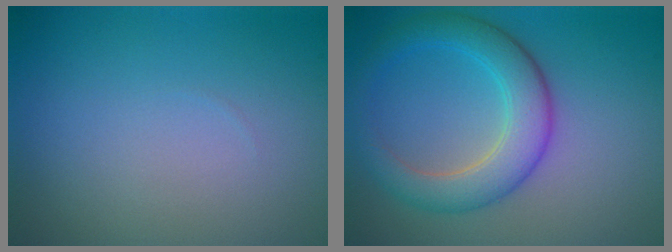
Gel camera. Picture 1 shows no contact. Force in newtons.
{"total": 5.2, "press": 5.2, "slide": 0.1}